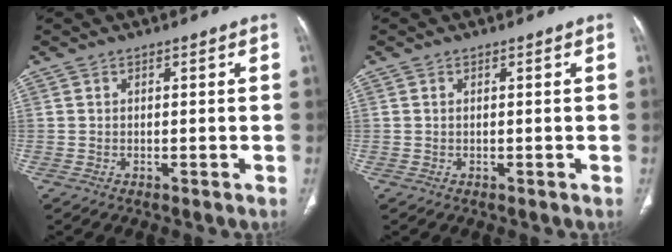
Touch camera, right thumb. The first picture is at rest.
{"total": 0.0}